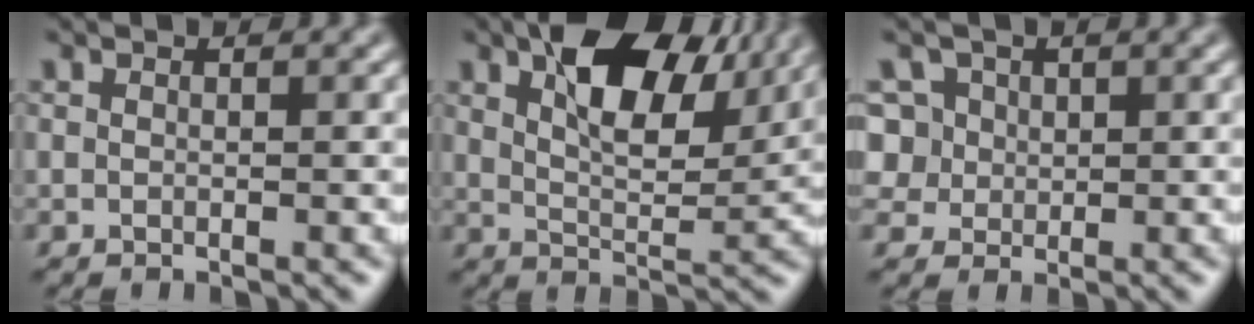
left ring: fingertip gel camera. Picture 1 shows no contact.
{"total": 9.2, "force": [4.5, 4.2, 6.8], "torque": [-0.118, 0.015, 0.075]}
{"total": 6.0, "force": [2.5, 4.9, 2.3], "torque": [-0.052, 0.024, 0.032]}